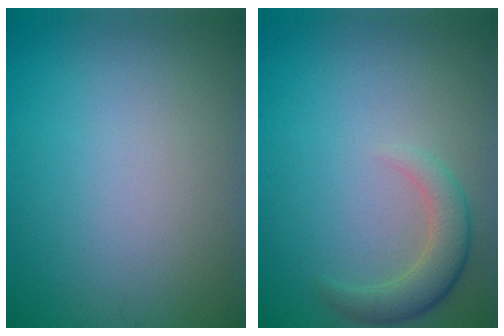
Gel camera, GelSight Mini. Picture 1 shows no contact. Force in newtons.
{"total": 3.0, "press": 3.0, "slide": 0.4}